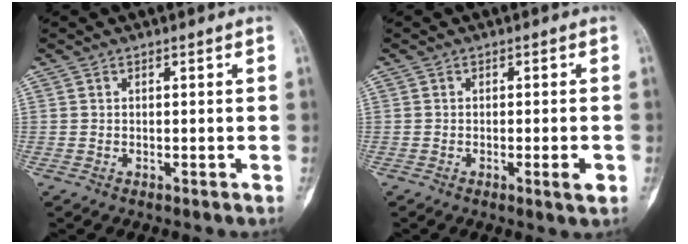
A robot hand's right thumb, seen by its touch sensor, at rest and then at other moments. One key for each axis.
{"total": 2.8, "fx": -0.9, "fy": 0.4, "fz": 2.6, "tx": -0.040, "ty": -0.004, "tz": -0.013}